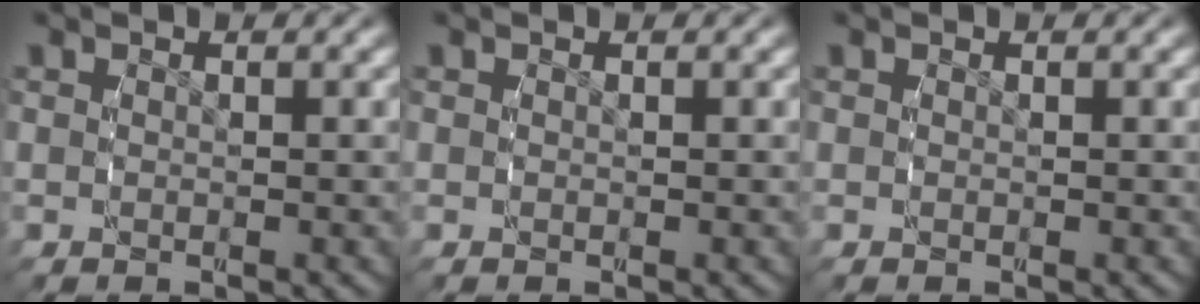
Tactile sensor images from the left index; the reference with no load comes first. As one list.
[{"total": 0.0}, {"total": 0.0}]